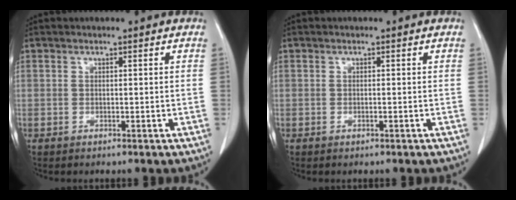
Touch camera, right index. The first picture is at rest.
{"total": 0.0}